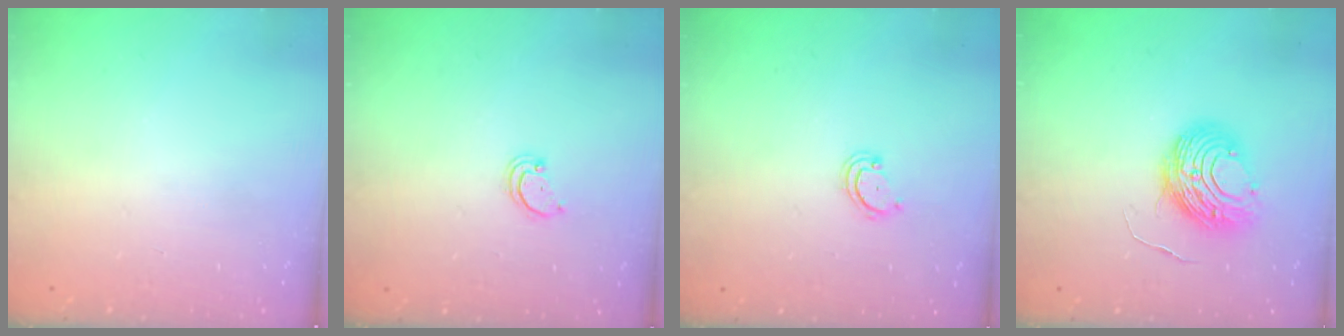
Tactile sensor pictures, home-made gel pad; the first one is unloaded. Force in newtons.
{"total": 1.8, "press": 1.8, "slide": 0.2}
{"total": 2.6, "press": 2.6, "slide": 0.3}
{"total": 9.7, "press": 9.7, "slide": 0.6}